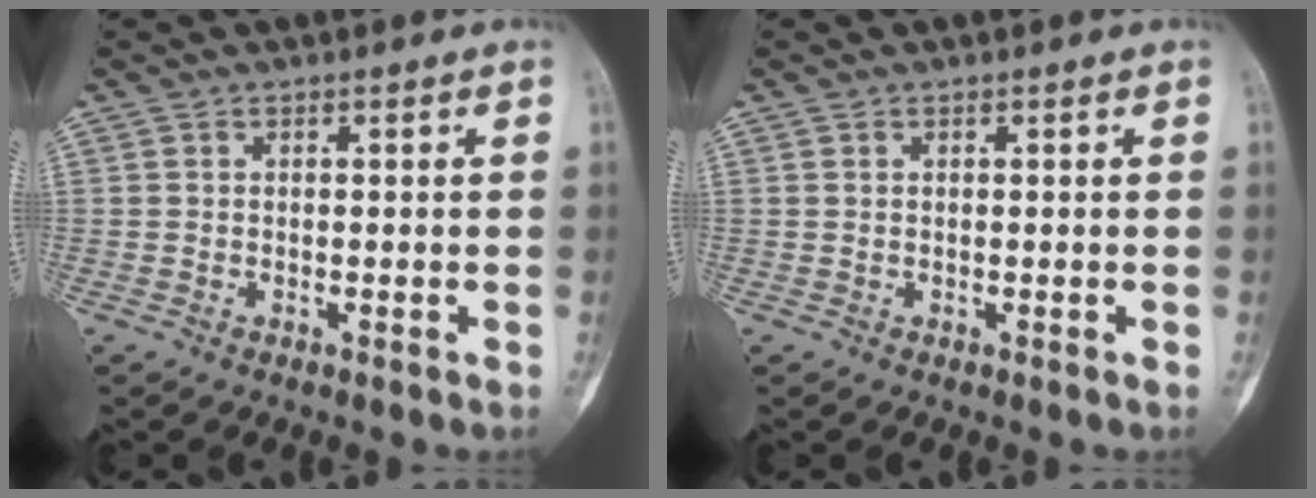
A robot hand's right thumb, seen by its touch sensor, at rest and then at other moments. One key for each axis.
{"total": 0.0}